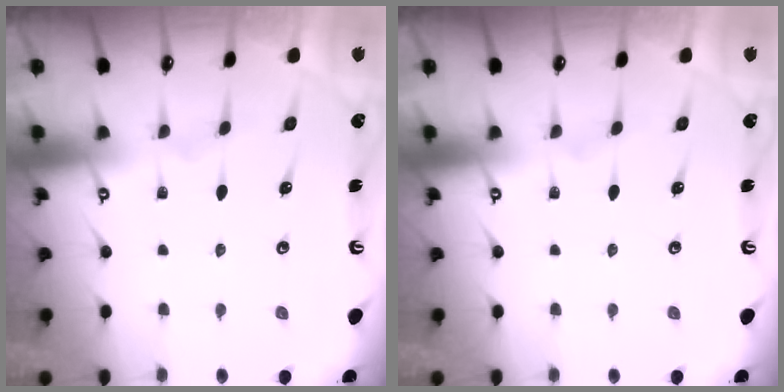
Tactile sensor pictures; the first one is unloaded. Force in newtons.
{"total": 0.0}